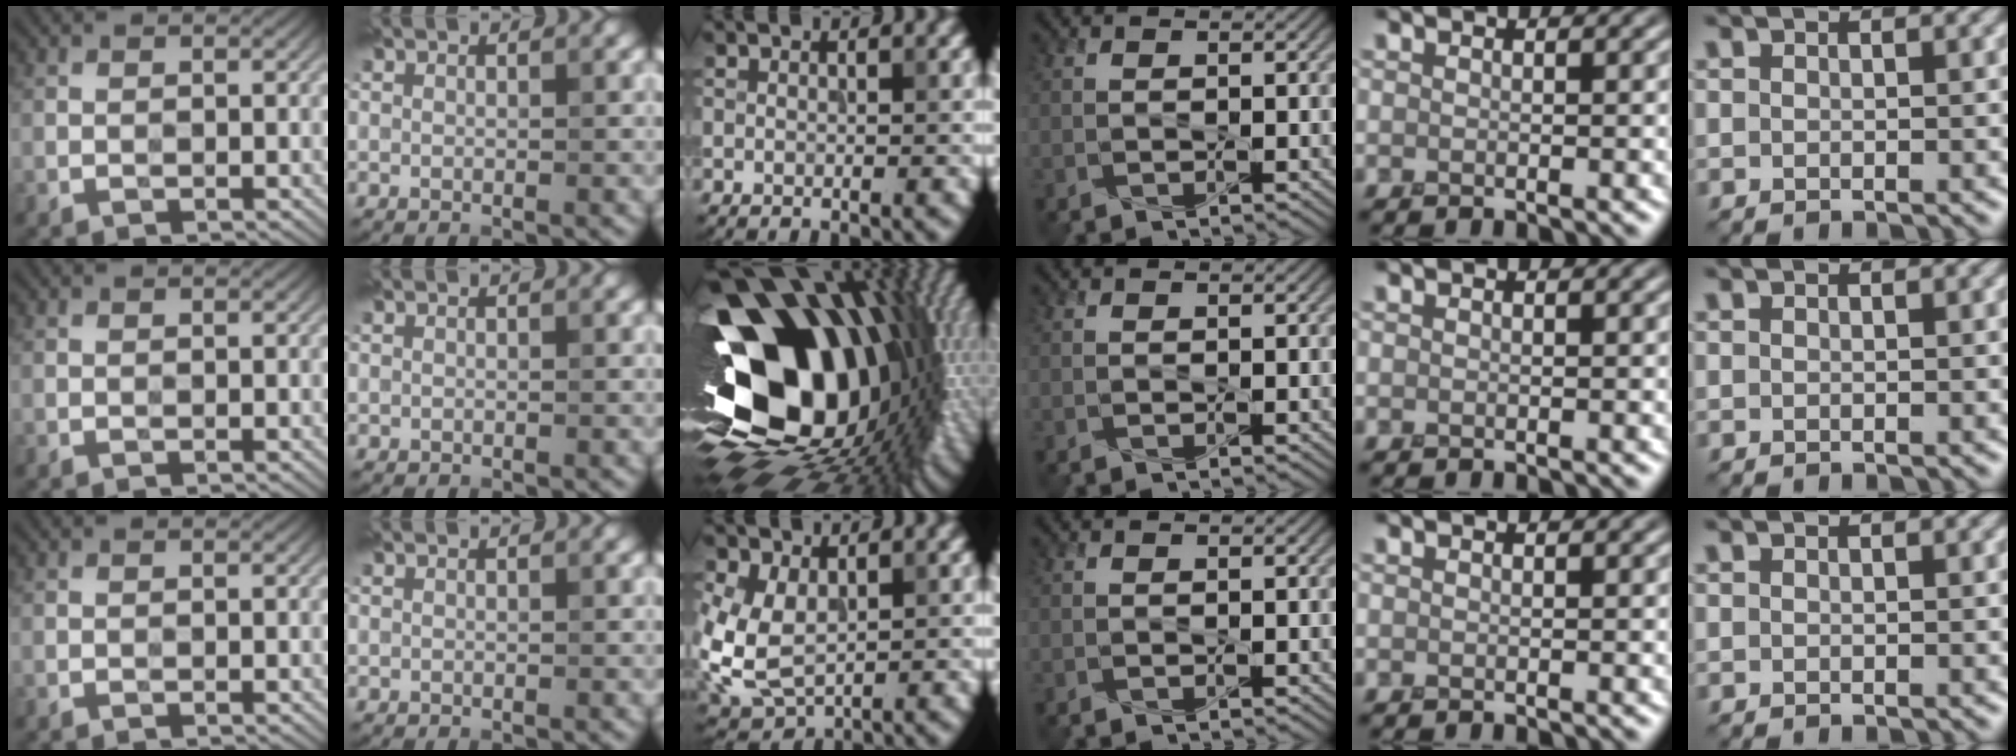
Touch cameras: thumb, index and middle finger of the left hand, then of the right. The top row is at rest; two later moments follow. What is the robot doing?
{"motion": "press", "object": "stapler"}